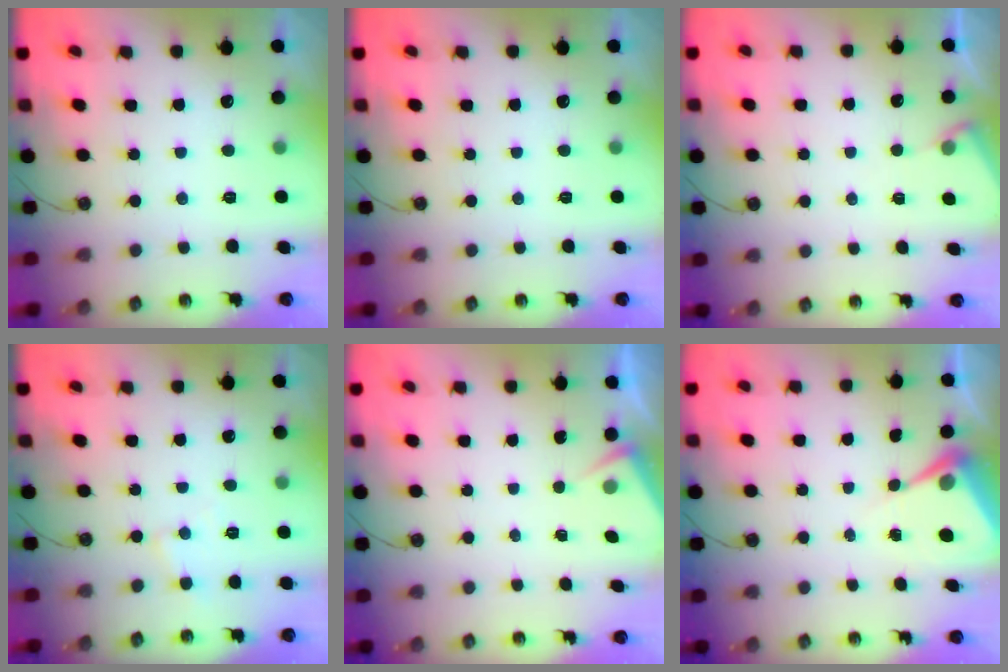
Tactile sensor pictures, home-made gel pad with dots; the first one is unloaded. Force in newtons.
{"total": 0.0}
{"total": 3.8, "press": 3.7, "slide": 0.6}
{"total": 5.2, "press": 5.2, "slide": 0.7}
{"total": 2.5, "press": 2.5, "slide": 0.4}
{"total": 6.4, "press": 6.3, "slide": 0.5}